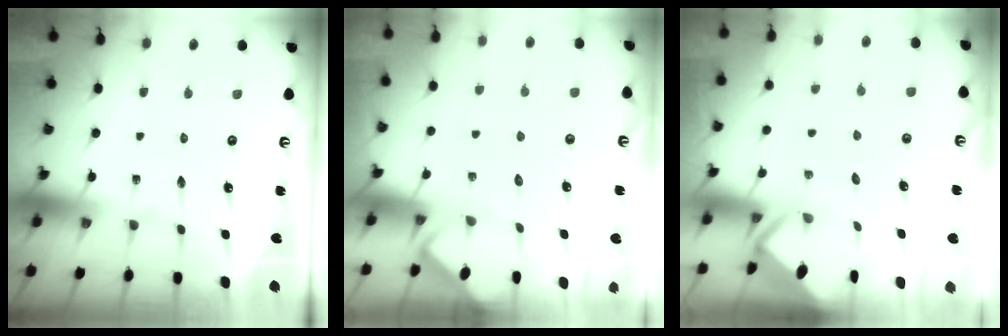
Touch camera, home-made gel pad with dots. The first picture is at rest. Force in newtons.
{"total": 4.2, "press": 4.2, "slide": 0.5}
{"total": 2.9, "press": 2.9, "slide": 0.1}